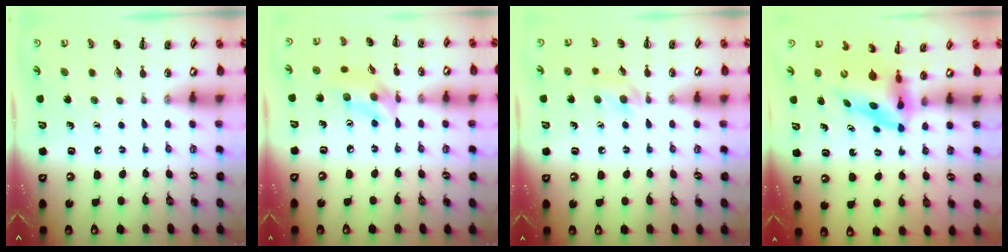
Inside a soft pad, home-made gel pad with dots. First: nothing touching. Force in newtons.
{"total": 10.0, "press": 9.8, "slide": 1.7}
{"total": 5.1, "press": 4.7, "slide": 2.0}
{"total": 3.7, "press": 3.6, "slide": 0.6}